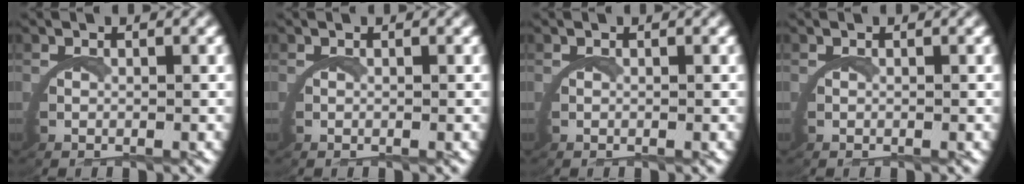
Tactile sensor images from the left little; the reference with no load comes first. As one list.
[{"total": 0.0}, {"total": 0.0}, {"total": 0.0}]